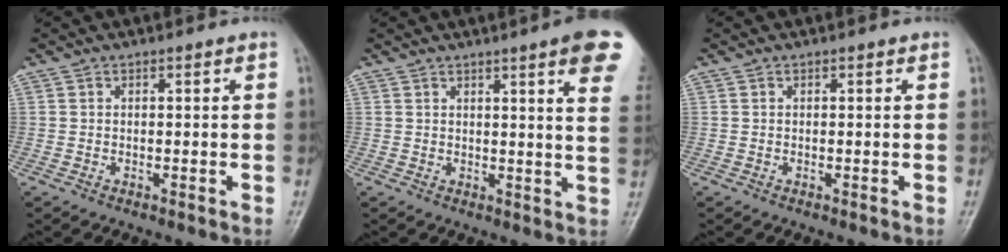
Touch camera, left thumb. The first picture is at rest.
{"total": 11.7, "force": [6.4, 1.4, 9.7], "torque": [-0.102, -0.019, 0.065]}
{"total": 0.0}